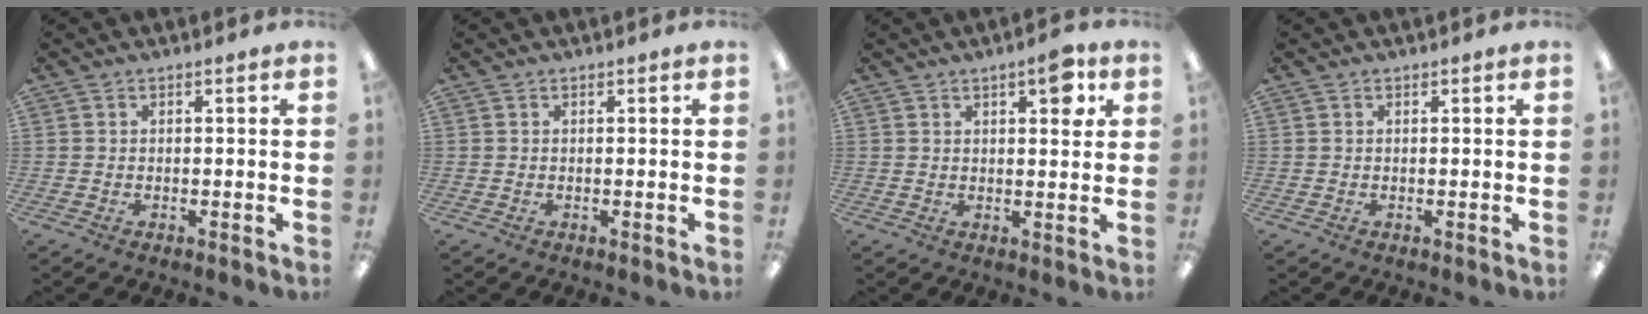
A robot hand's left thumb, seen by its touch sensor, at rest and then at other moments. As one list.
[{"total": 0.0}, {"total": 6.1, "force": [3.2, 2.1, 4.8], "torque": [-0.052, -0.015, 0.045]}, {"total": 0.0}]